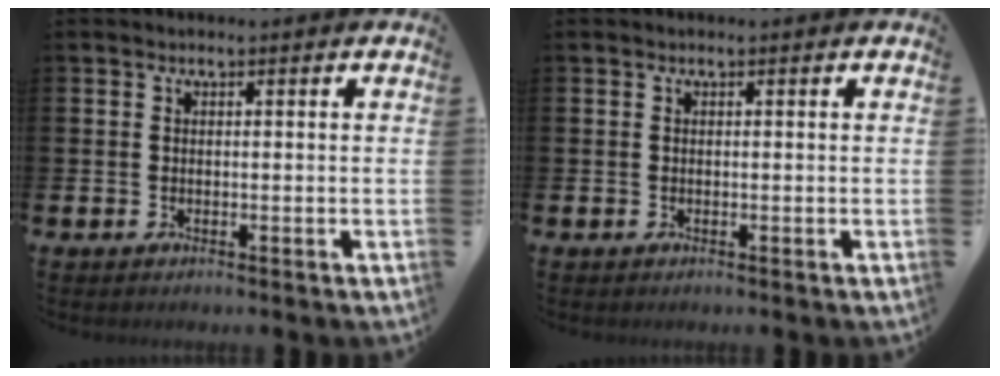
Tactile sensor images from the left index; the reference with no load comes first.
{"total": 0.0}